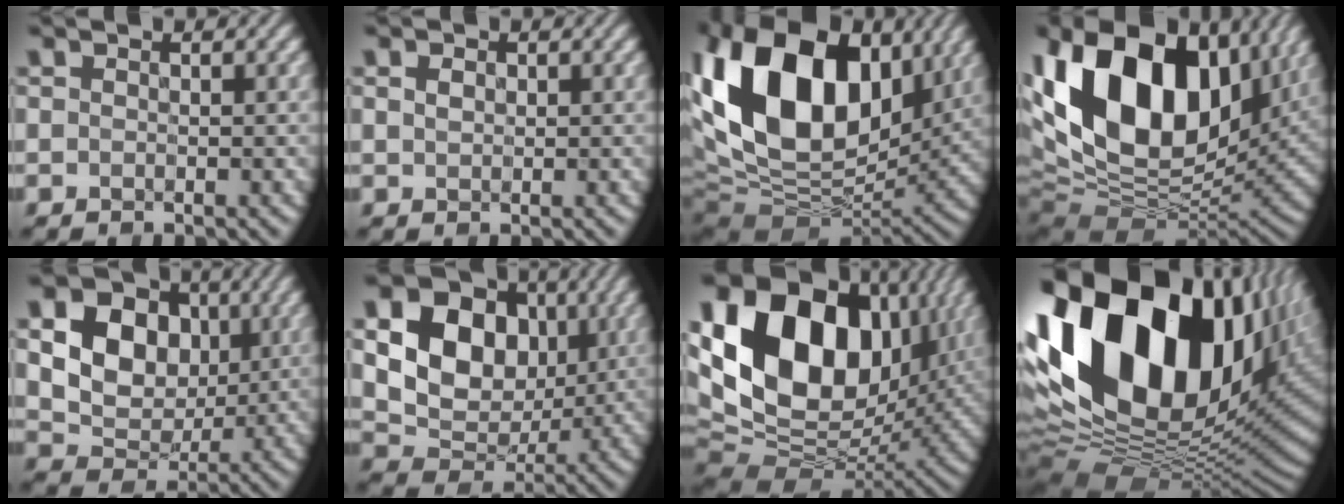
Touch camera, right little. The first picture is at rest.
{"total": 0.7, "force": [0.0, 0.6, 0.4], "torque": [-0.013, 0.000, 0.006]}
{"total": 18.7, "force": [4.5, 12.1, 13.6], "torque": [-0.272, 0.027, 0.064]}
{"total": 19.2, "force": [4.8, 12.2, 14.1], "torque": [-0.279, 0.018, 0.081]}
{"total": 9.6, "force": [1.9, 7.5, 5.8], "torque": [-0.128, 0.016, 0.021]}
{"total": 12.8, "force": [2.4, 9.9, 7.9], "torque": [-0.147, 0.027, 0.034]}
{"total": 20.8, "force": [5.8, 14.1, 14.1], "torque": [-0.291, 0.030, 0.100]}
{"total": 21.3, "force": [5.3, 13.6, 15.6], "torque": [-0.329, 0.006, 0.104]}